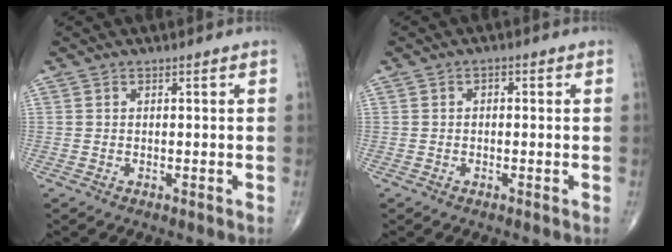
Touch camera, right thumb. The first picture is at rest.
{"total": 1.2, "force": [0.1, 0.8, 0.9], "torque": [-0.008, 0.004, -0.004]}